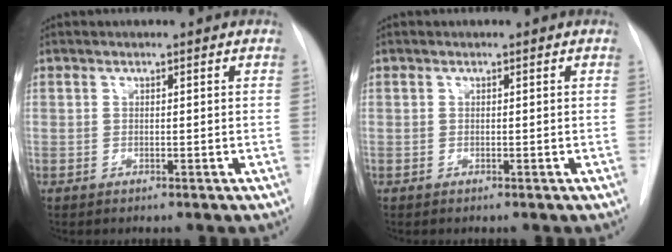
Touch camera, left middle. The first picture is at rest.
{"total": 0.0}